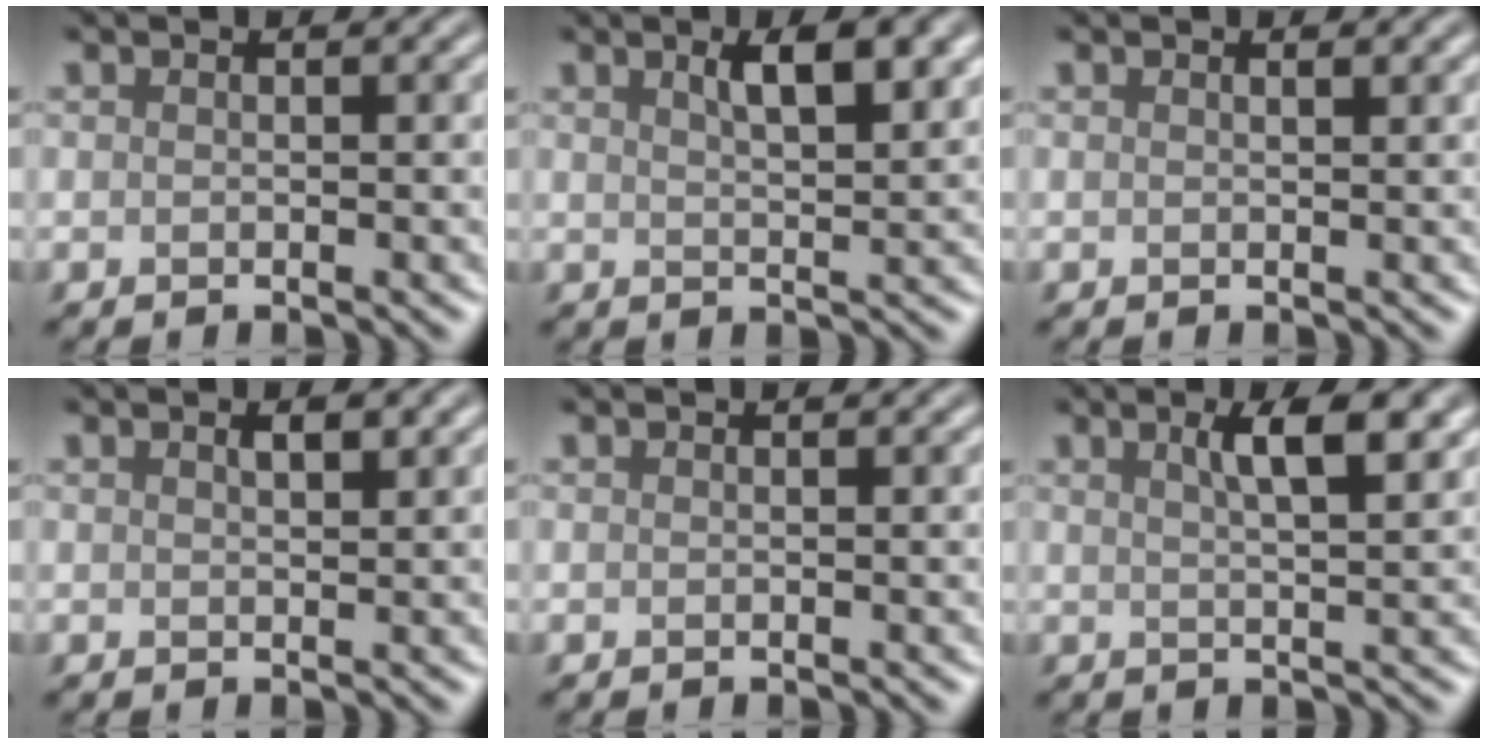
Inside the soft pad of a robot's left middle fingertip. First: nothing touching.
{"total": 4.2, "force": [2.0, 1.4, 3.4], "torque": [-0.046, 0.005, 0.033]}
{"total": 0.5, "force": [0.4, 0.1, 0.4], "torque": [-0.004, -0.001, 0.006]}
{"total": 1.2, "force": [0.6, 0.4, 0.9], "torque": [-0.015, -0.001, 0.012]}
{"total": 0.0}
{"total": 4.1, "force": [1.8, 1.2, 3.5], "torque": [-0.040, 0.005, 0.027]}